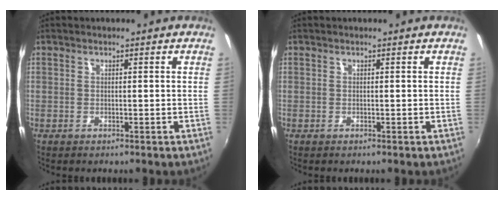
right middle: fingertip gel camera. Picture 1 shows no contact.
{"total": 0.0}